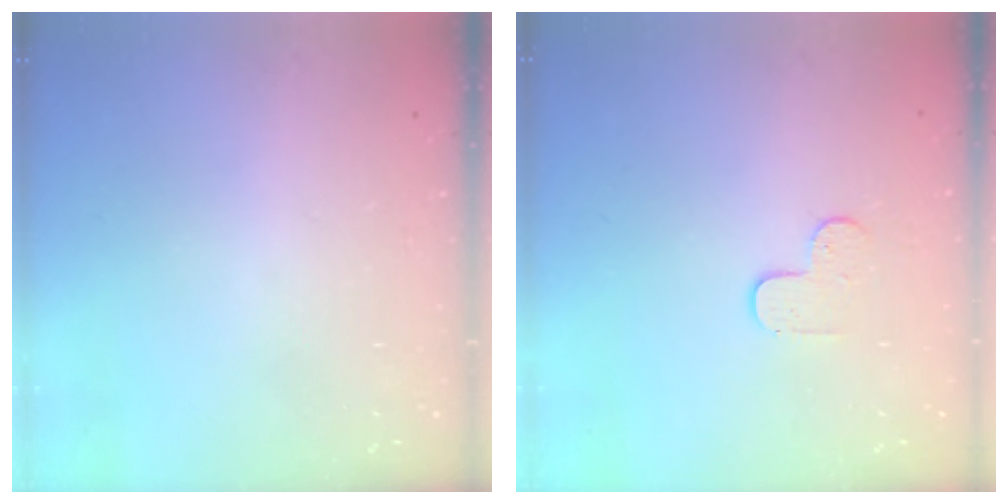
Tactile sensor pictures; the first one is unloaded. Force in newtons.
{"total": 4.3, "press": 4.3, "slide": 0.4}